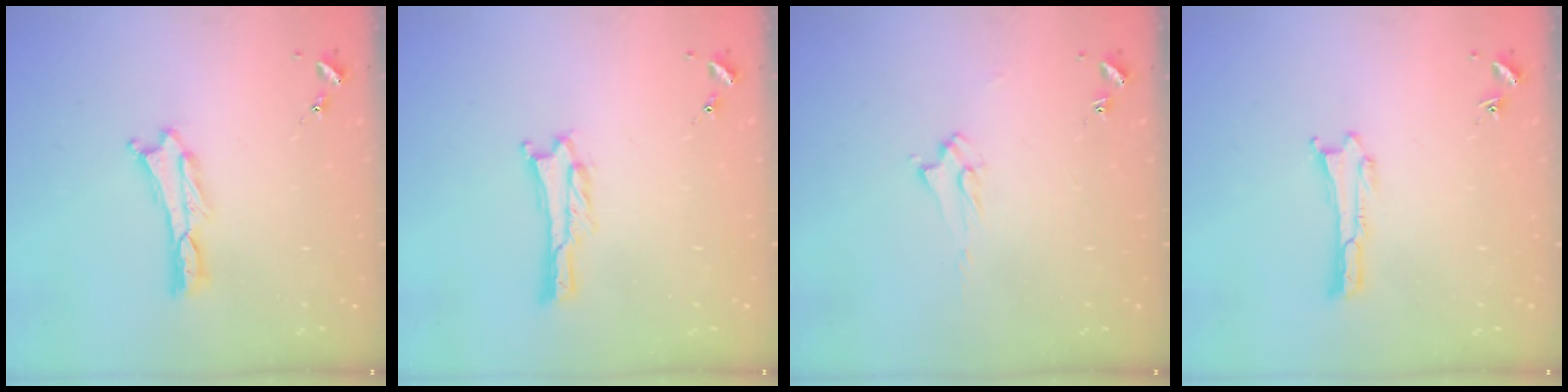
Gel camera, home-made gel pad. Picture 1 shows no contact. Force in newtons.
{"total": 1.0, "press": 1.0, "slide": 0.1}
{"total": 1.9, "press": 1.9, "slide": 0.3}
{"total": 0.0}